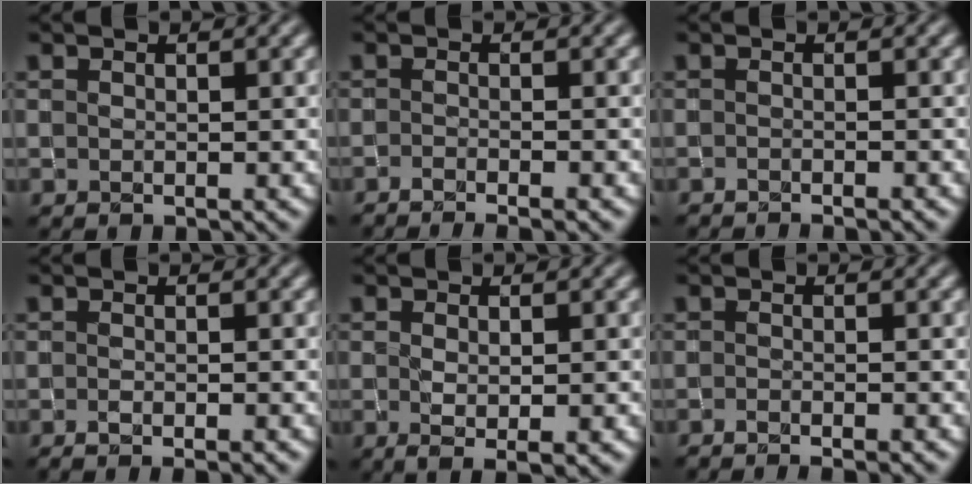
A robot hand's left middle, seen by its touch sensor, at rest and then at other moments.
{"total": 3.3, "force": [-2.3, 0.7, 2.3], "torque": [-0.032, -0.001, -0.042]}
{"total": 1.8, "force": [-1.6, 0.2, 0.8], "torque": [-0.010, -0.002, -0.027]}
{"total": 2.6, "force": [-1.4, 0.8, 2.1], "torque": [-0.026, -0.001, -0.017]}
{"total": 2.4, "force": [-0.5, 0.6, 2.3], "torque": [-0.040, -0.008, -0.002]}
{"total": 2.7, "force": [-1.9, 0.5, 1.8], "torque": [-0.024, 0.000, -0.034]}